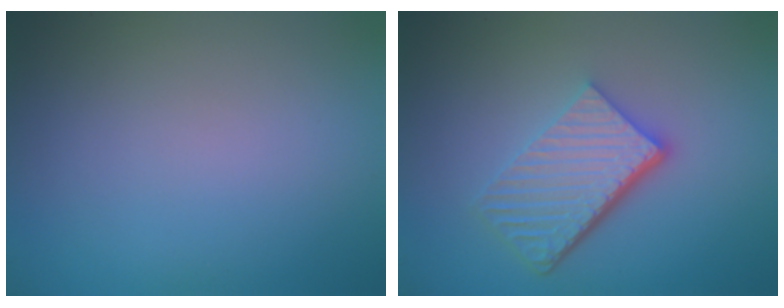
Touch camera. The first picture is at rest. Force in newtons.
{"total": 6.0, "press": 4.1, "slide": 4.3}